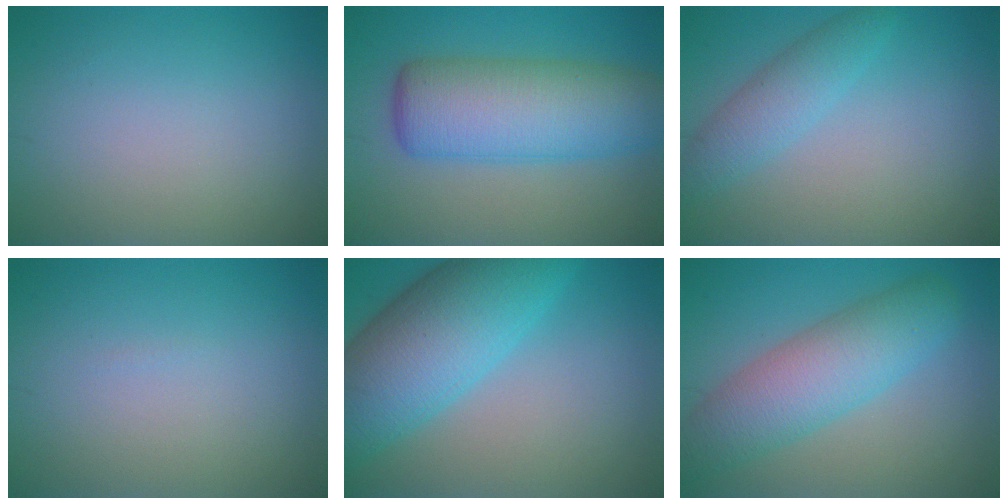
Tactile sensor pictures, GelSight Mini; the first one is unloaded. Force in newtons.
{"total": 9.1, "press": 9.1, "slide": 0.5}
{"total": 3.0, "press": 3.0, "slide": 0.1}
{"total": 0.0}
{"total": 10.5, "press": 10.5, "slide": 0.4}
{"total": 6.7, "press": 6.7, "slide": 0.1}